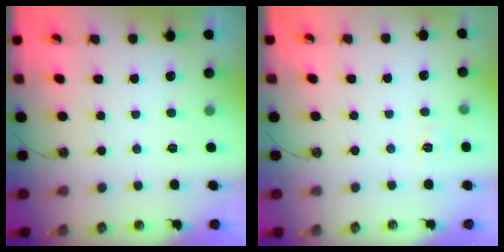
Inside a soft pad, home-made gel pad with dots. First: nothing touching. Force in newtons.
{"total": 2.8, "press": 2.8, "slide": 0.4}